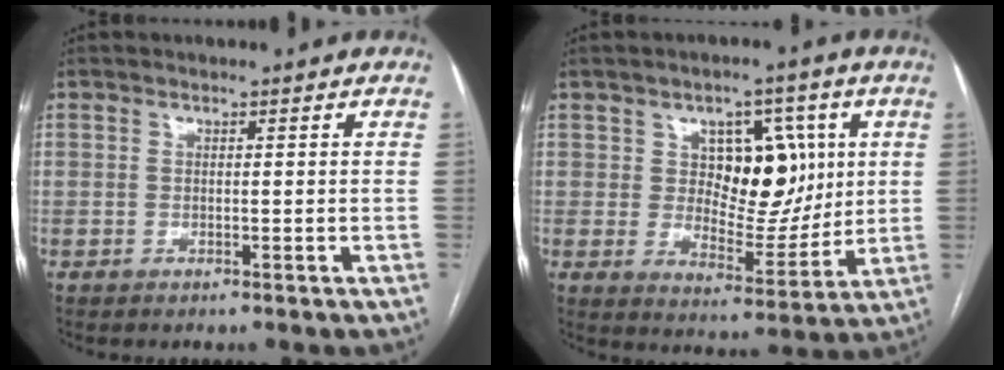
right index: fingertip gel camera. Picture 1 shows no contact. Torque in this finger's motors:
{"motor_torque": [0.29, 0.29, 0.07, 0.04]}